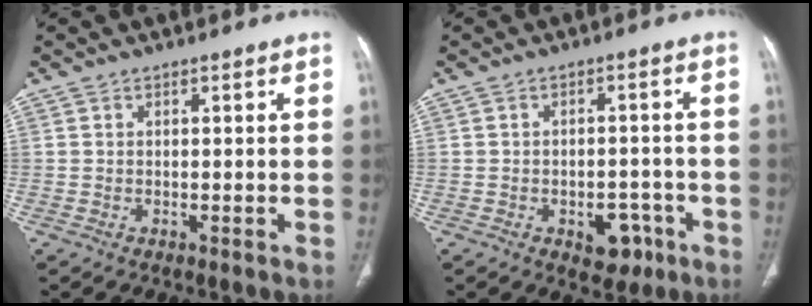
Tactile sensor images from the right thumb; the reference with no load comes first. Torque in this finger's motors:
{"motor_torque": [2.77, 2.24, 0.84, -0.48, -0.01]}